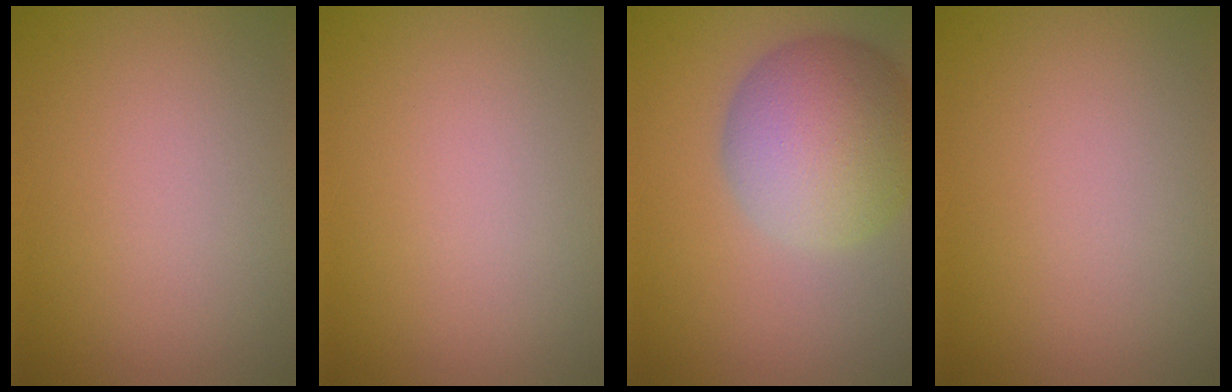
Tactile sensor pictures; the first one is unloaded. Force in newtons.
{"total": 0.0}
{"total": 8.4, "press": 8.4, "slide": 0.4}
{"total": 0.0}